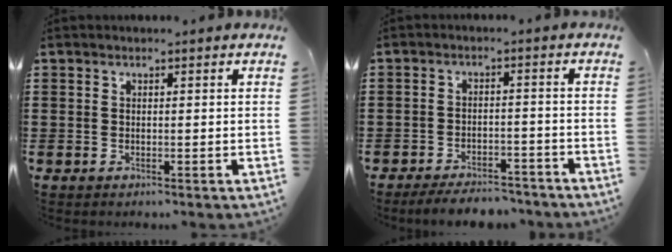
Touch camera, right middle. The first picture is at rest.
{"total": 4.3, "force": [-4.1, 0.6, 0.9], "torque": [-0.015, 0.005, -0.083]}